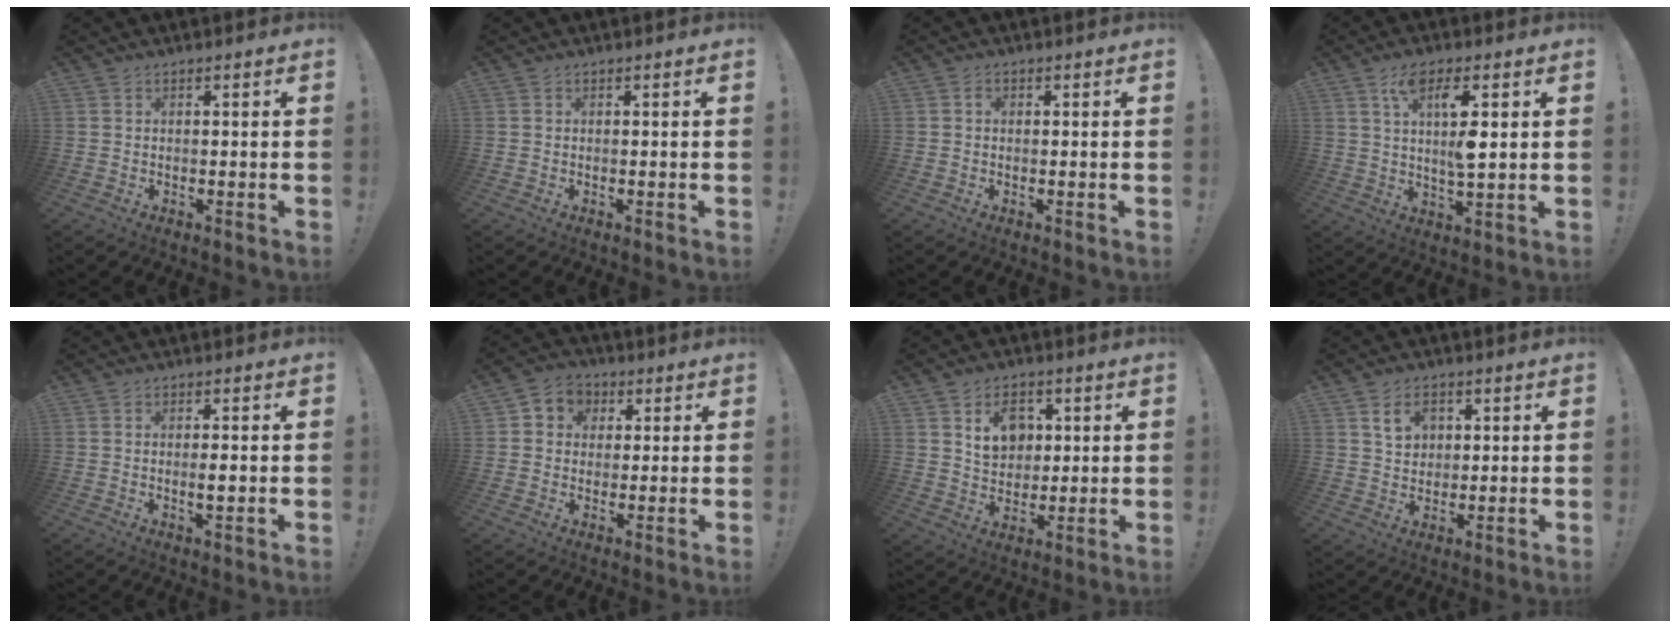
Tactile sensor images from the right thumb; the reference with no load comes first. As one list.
[{"total": 0.0}, {"total": 0.7, "force": [-0.1, 0.7, 0.2], "torque": [-0.004, 0.004, -0.003]}, {"total": 9.8, "force": [3.9, 2.8, 8.5], "torque": [-0.144, -0.008, 0.063]}, {"total": 2.2, "force": [-0.2, 0.4, 2.2], "torque": [-0.026, -0.006, -0.007]}, {"total": 5.9, "force": [0.7, 5.7, 1.6], "torque": [-0.018, 0.003, 0.016]}, {"total": 9.7, "force": [3.6, 7.6, 4.9], "torque": [-0.063, -0.011, 0.067]}, {"total": 6.2, "force": [2.5, 4.8, 3.1], "torque": [-0.046, 0.000, 0.044]}]